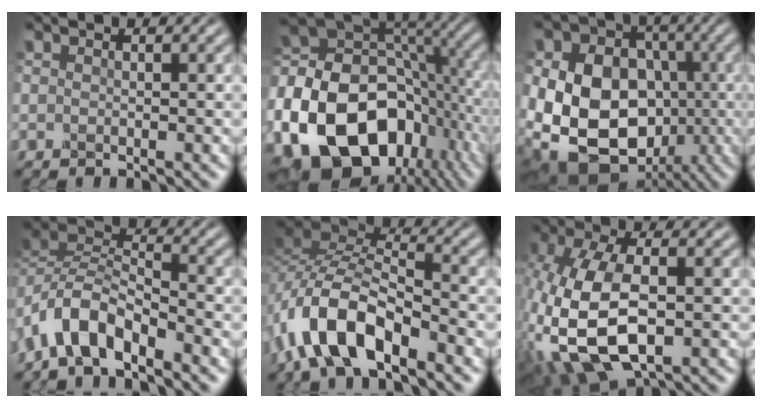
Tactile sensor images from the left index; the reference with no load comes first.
{"total": 19.8, "force": [-6.1, 14.0, 12.6], "torque": [-0.272, -0.020, -0.087]}
{"total": 16.6, "force": [-3.0, 13.5, 9.2], "torque": [-0.184, -0.018, -0.064]}
{"total": 4.8, "force": [-3.3, 2.0, 2.7], "torque": [-0.050, 0.007, -0.071]}
{"total": 8.8, "force": [-5.2, 3.6, 6.2], "torque": [-0.126, 0.011, -0.106]}
{"total": 10.9, "force": [-1.5, 6.3, 8.8], "torque": [-0.220, -0.006, -0.025]}